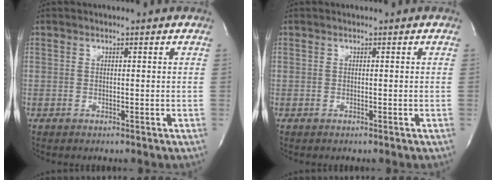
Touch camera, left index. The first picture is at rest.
{"total": 0.0}